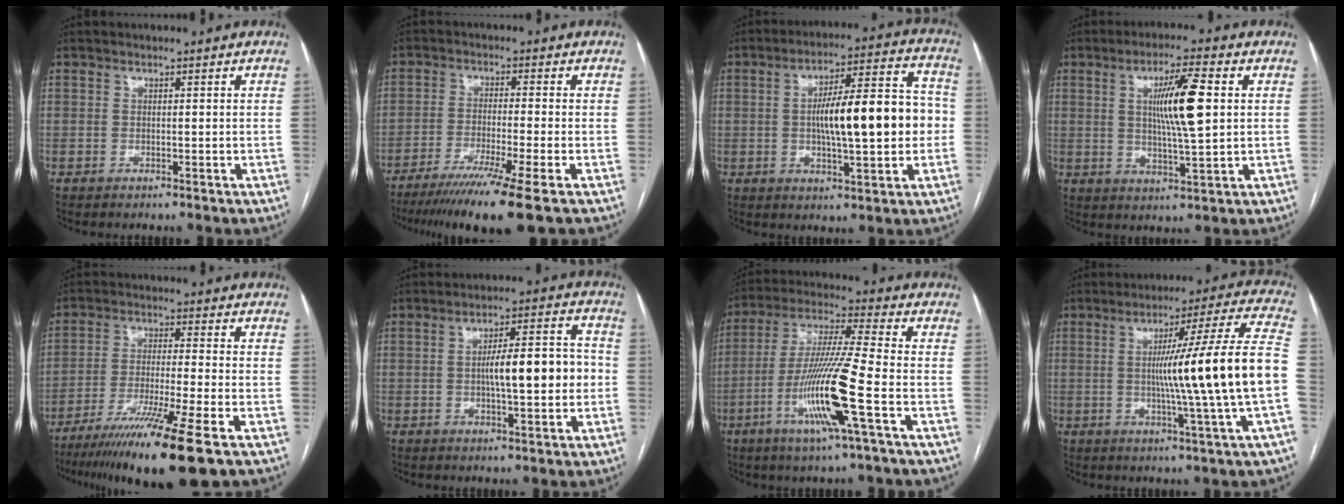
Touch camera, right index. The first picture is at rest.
{"total": 11.6, "force": [-8.1, -1.9, 8.0], "torque": [-0.124, -0.036, -0.127]}
{"total": 15.3, "force": [-0.6, 3.4, 14.9], "torque": [-0.233, 0.031, -0.005]}
{"total": 9.9, "force": [1.9, 0.7, 9.7], "torque": [-0.170, -0.002, 0.035]}
{"total": 15.1, "force": [-10.0, -1.3, 11.2], "torque": [-0.185, -0.048, -0.167]}
{"total": 9.9, "force": [-0.8, 2.1, 9.6], "torque": [-0.150, 0.024, -0.010]}
{"total": 14.5, "force": [-5.1, -0.8, 13.6], "torque": [-0.275, -0.016, -0.101]}
{"total": 18.1, "force": [-1.4, -2.5, 17.9], "torque": [-0.257, 0.001, -0.030]}